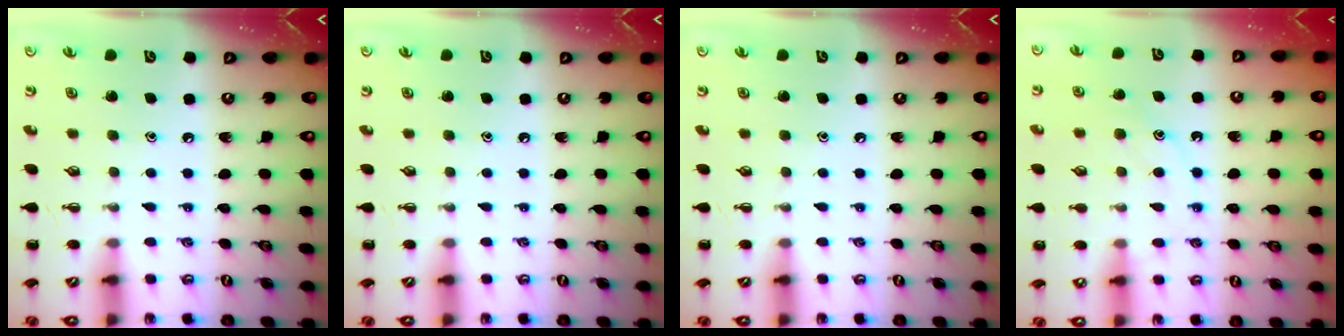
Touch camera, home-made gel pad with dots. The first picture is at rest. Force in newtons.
{"total": 0.0}
{"total": 0.0}
{"total": 12.3, "press": 12.2, "slide": 0.8}